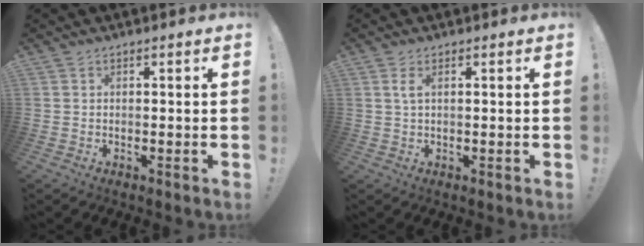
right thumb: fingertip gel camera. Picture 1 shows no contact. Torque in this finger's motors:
{"motor_torque": [0.43, 0.43, -0.10, 0.10, 0.04]}